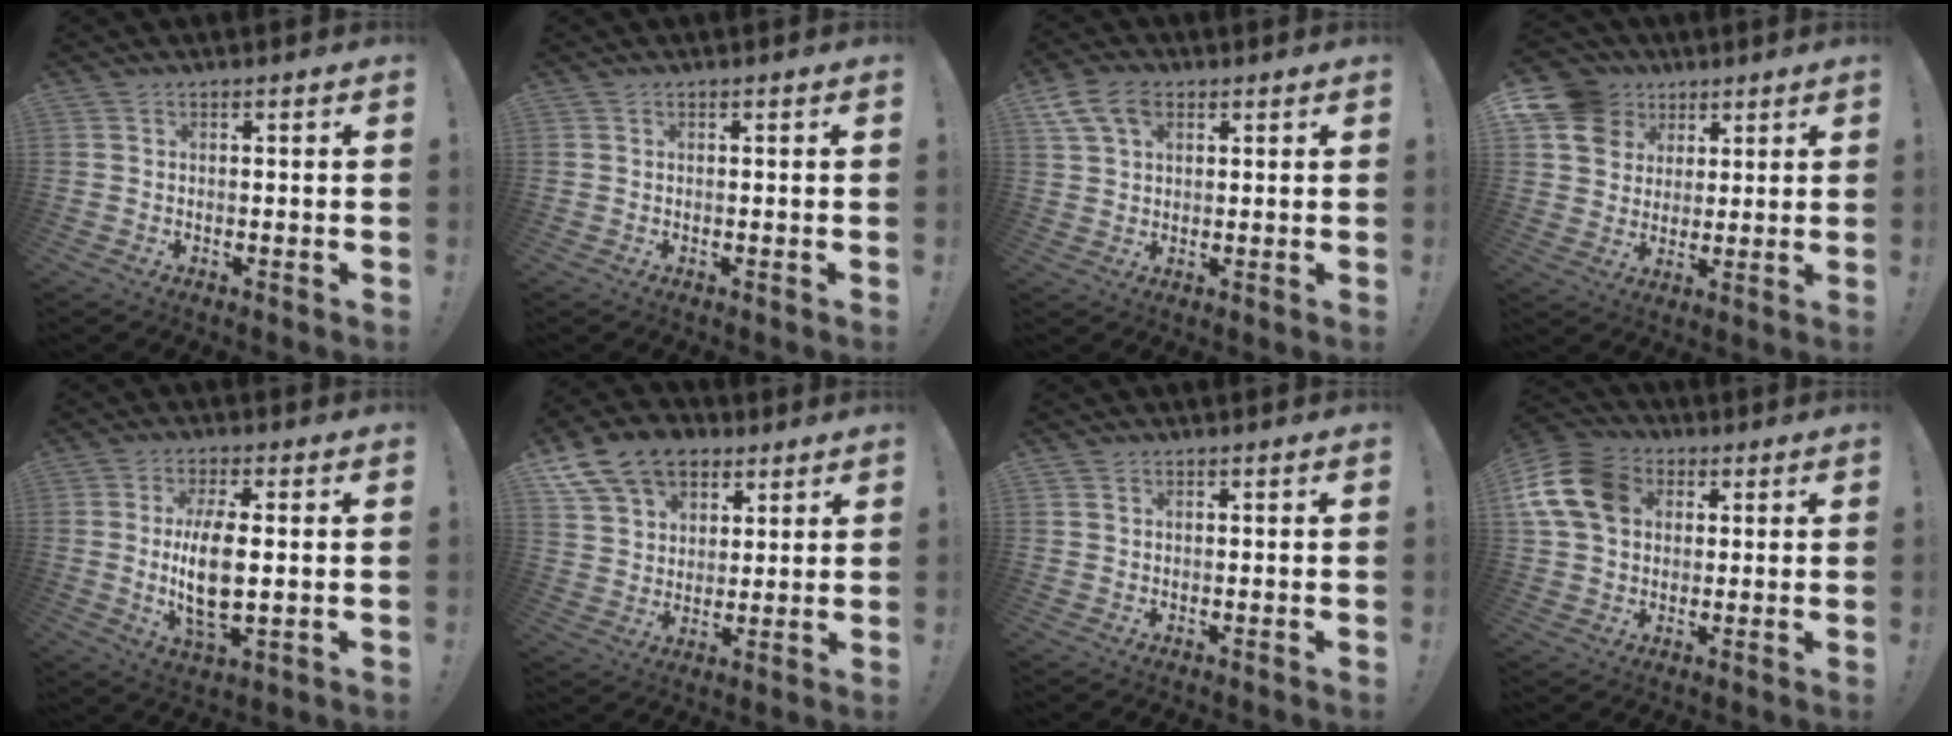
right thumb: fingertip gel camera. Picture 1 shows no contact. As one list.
[{"total": 0.0}, {"total": 9.3, "force": [4.3, 6.0, 5.6], "torque": [-0.107, -0.001, 0.084]}, {"total": 12.7, "force": [5.5, 10.6, 4.4], "torque": [-0.062, -0.025, 0.113]}, {"total": 11.9, "force": [0.4, 4.5, 11.0], "torque": [-0.226, -0.019, -0.002]}, {"total": 15.0, "force": [8.8, 10.5, 6.2], "torque": [-0.095, -0.048, 0.168]}, {"total": 0.7, "force": [0.5, 0.5, 0.2], "torque": [-0.001, 0.000, 0.009]}, {"total": 15.5, "force": [4.4, 12.0, 8.8], "torque": [-0.159, -0.003, 0.091]}]